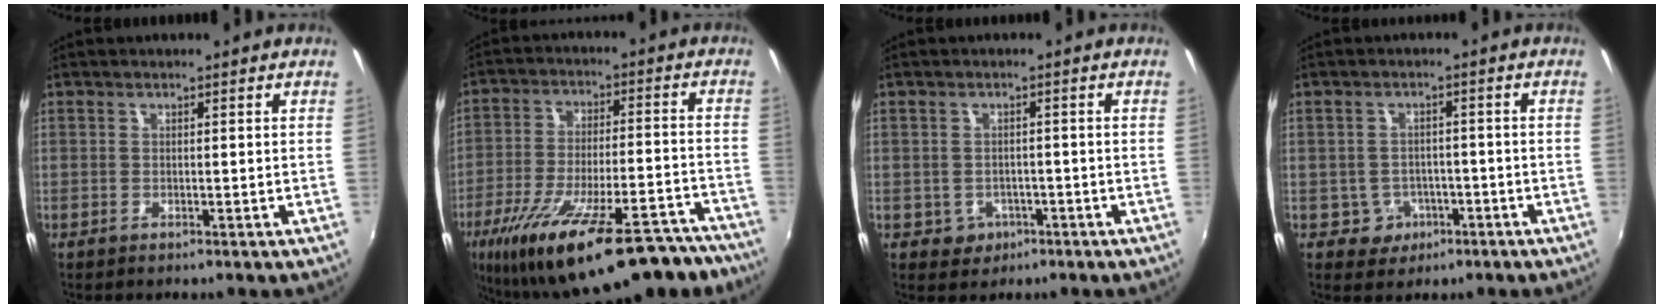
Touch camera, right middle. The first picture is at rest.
{"total": 29.0, "force": [-21.7, 8.8, 17.2], "torque": [-0.298, -0.040, -0.305]}
{"total": 4.4, "force": [-1.9, 3.9, 0.8], "torque": [-0.029, 0.006, -0.019]}
{"total": 5.2, "force": [-2.1, 4.6, 0.8], "torque": [-0.033, 0.010, -0.019]}